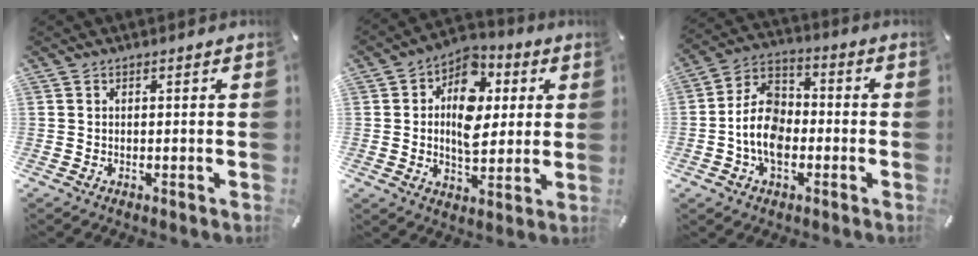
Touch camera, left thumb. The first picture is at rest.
{"total": 13.1, "force": [2.5, 9.4, 8.7], "torque": [-0.127, -0.004, 0.042]}
{"total": 11.0, "force": [-3.0, 7.8, 7.2], "torque": [-0.155, 0.024, -0.055]}